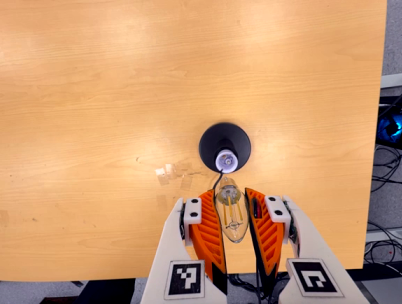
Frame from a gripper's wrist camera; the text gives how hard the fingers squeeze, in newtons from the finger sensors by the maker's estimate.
{"total": 21.1, "left": 24.5, "right": 17.7}